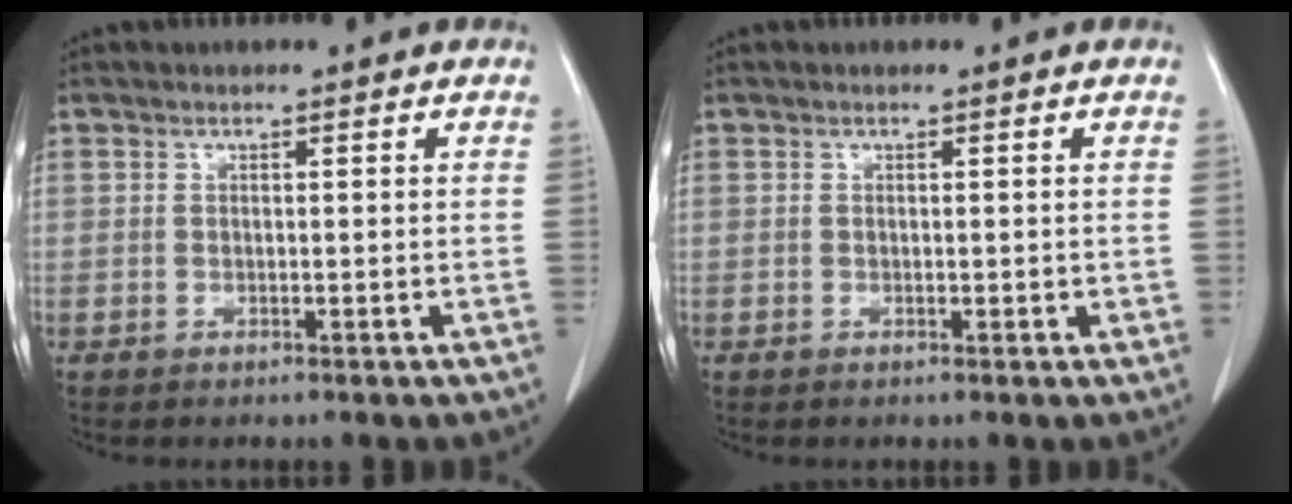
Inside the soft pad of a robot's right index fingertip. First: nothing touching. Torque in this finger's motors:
{"motor_torque": [-0.33, 0.68, -0.01, 0.01]}